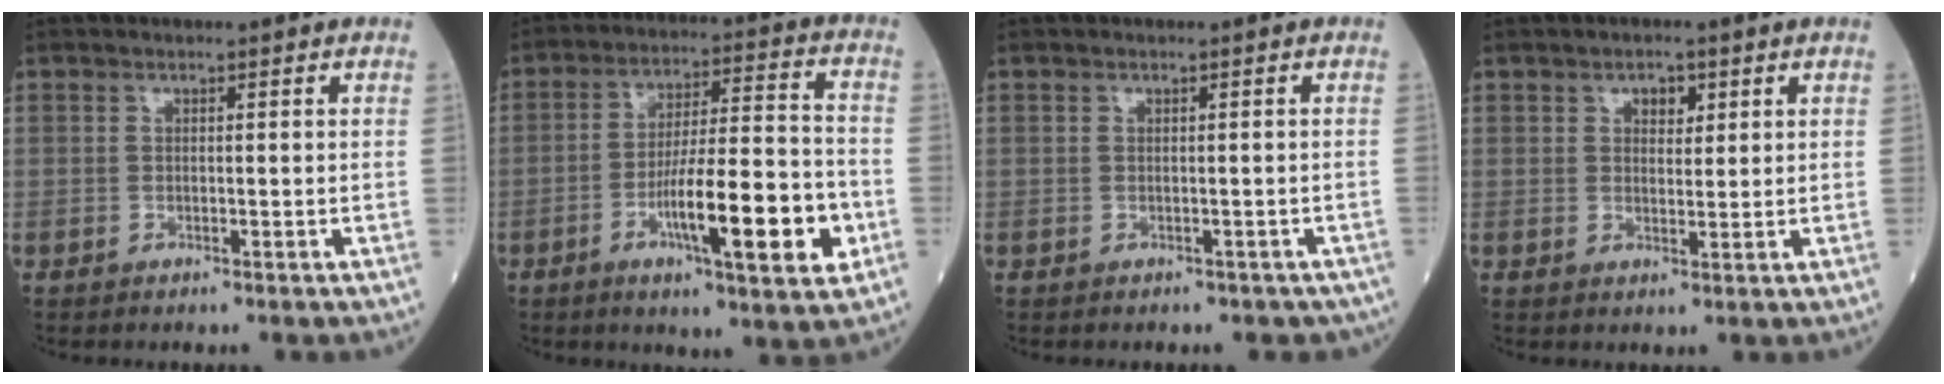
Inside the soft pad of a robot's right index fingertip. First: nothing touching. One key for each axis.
{"total": 15.4, "fx": -5.3, "fy": 2.0, "fz": 14.3, "tx": -0.236, "ty": -0.002, "tz": -0.083}
{"total": 4.2, "fx": -3.2, "fy": 2.4, "fz": 1.3, "tx": -0.008, "ty": 0.012, "tz": -0.030}
{"total": 2.7, "fx": 1.3, "fy": 1.6, "fz": 1.7, "tx": -0.021, "ty": 0.002, "tz": 0.019}